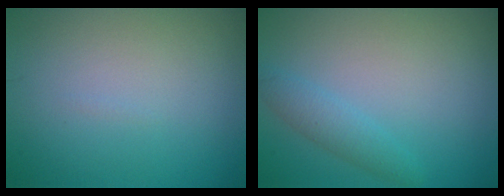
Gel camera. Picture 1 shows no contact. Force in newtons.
{"total": 1.9, "press": 1.9, "slide": 0.1}